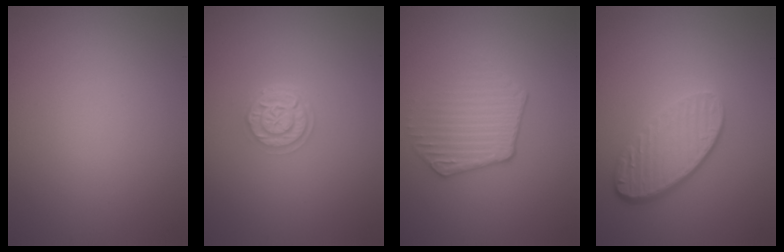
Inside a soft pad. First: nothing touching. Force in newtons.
{"total": 2.6, "press": 2.1, "slide": 1.5}
{"total": 2.3, "press": 1.8, "slide": 1.4}
{"total": 4.4, "press": 3.1, "slide": 3.1}